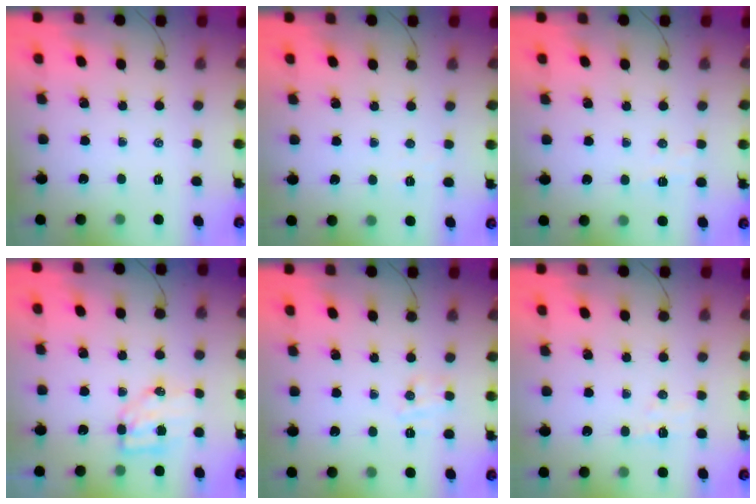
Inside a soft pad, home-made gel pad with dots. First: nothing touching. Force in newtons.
{"total": 1.9, "press": 1.8, "slide": 0.6}
{"total": 3.6, "press": 3.4, "slide": 1.0}
{"total": 6.6, "press": 6.6, "slide": 0.9}
{"total": 4.0, "press": 3.9, "slide": 0.8}
{"total": 4.7, "press": 4.6, "slide": 1.2}